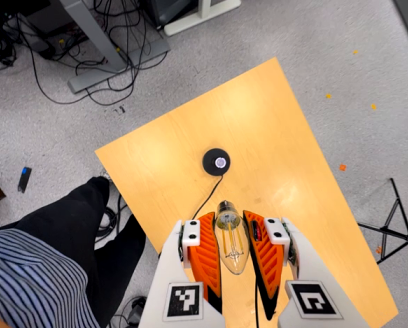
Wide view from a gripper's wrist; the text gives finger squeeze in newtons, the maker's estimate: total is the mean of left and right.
{"total": 23.0, "left": 24.7, "right": 21.3}